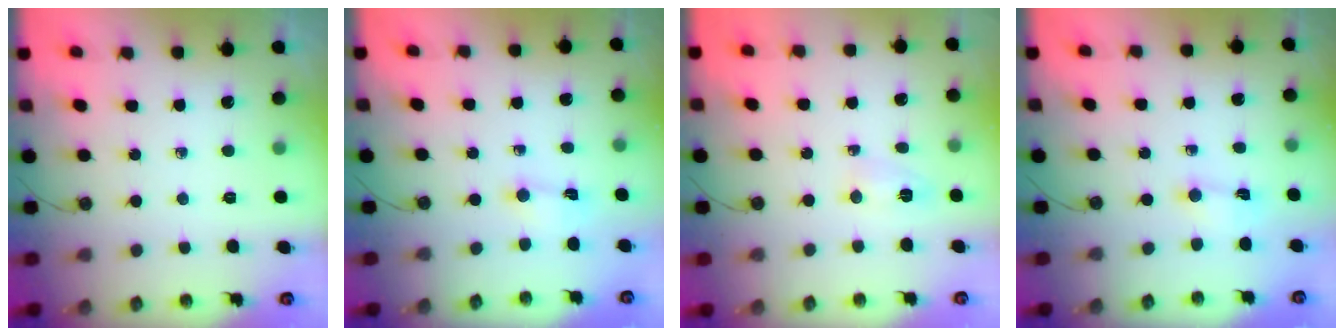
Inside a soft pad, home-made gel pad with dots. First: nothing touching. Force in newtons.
{"total": 0.5, "press": 0.5, "slide": 0.2}
{"total": 3.6, "press": 3.3, "slide": 1.4}
{"total": 0.5, "press": 0.5, "slide": 0.2}